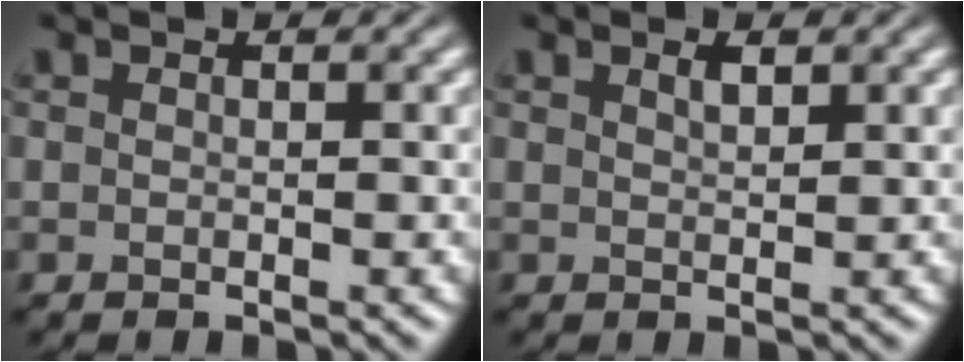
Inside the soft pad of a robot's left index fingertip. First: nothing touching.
{"total": 1.1, "force": [0.8, 0.3, 0.7], "torque": [-0.014, 0.000, 0.014]}